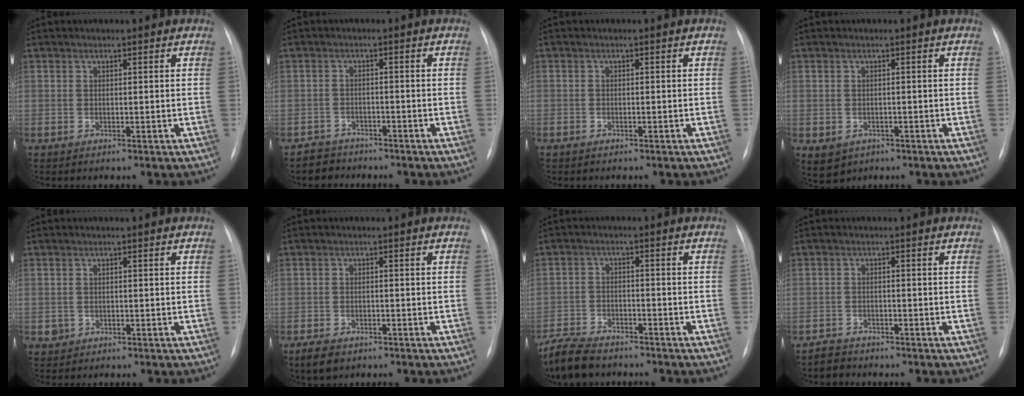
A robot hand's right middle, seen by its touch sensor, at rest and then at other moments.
{"total": 3.5, "force": [-3.0, 1.6, -0.9], "torque": [0.010, 0.001, -0.055]}
{"total": 1.1, "force": [-0.7, 0.8, 0.0], "torque": [-0.008, 0.005, -0.012]}
{"total": 3.8, "force": [-1.8, 3.1, 1.2], "torque": [-0.018, 0.000, -0.015]}
{"total": 1.2, "force": [-0.4, 1.2, 0.1], "torque": [0.000, 0.004, -0.003]}
{"total": 3.5, "force": [-2.5, 1.9, 1.6], "torque": [-0.031, -0.003, -0.038]}
{"total": 9.2, "force": [-8.0, 2.8, 3.4], "torque": [-0.068, -0.018, -0.140]}
{"total": 2.2, "force": [-2.0, 0.6, -0.6], "torque": [0.007, -0.004, -0.039]}